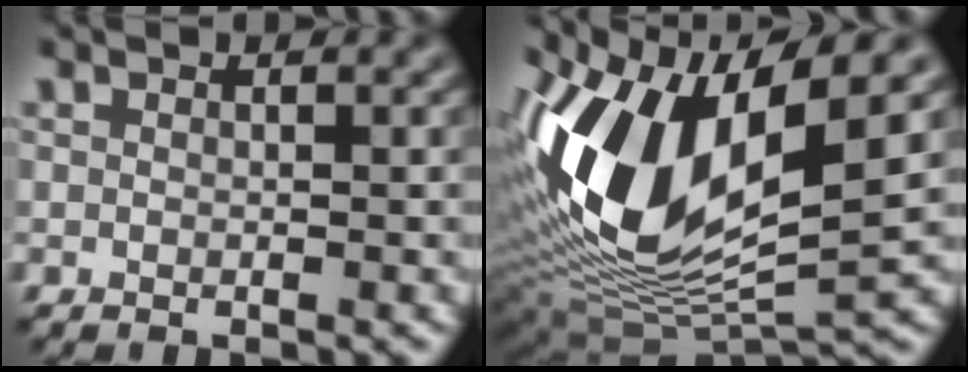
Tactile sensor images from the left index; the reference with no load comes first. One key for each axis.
{"total": 14.2, "fx": 2.4, "fy": 6.8, "fz": 12.3, "tx": -0.250, "ty": -0.002, "tz": 0.035}